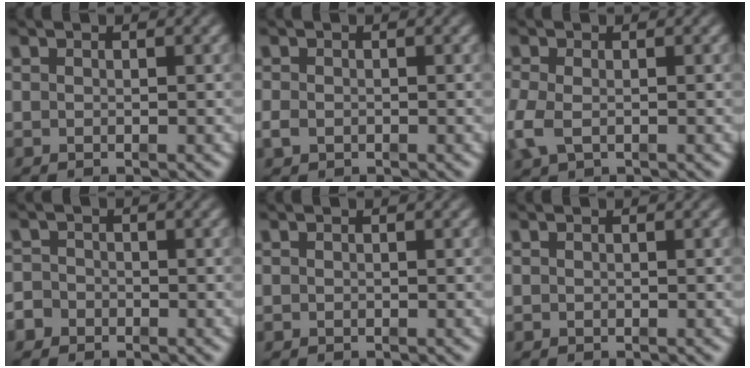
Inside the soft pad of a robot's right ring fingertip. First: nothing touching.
{"total": 0.9, "force": [-0.6, 0.5, 0.3], "torque": [-0.008, -0.003, -0.008]}
{"total": 2.0, "force": [-0.7, 1.3, 1.3], "torque": [-0.049, -0.015, -0.001]}
{"total": 1.9, "force": [-1.4, 1.2, -0.2], "torque": [0.004, -0.007, -0.027]}
{"total": 0.0}
{"total": 0.0}